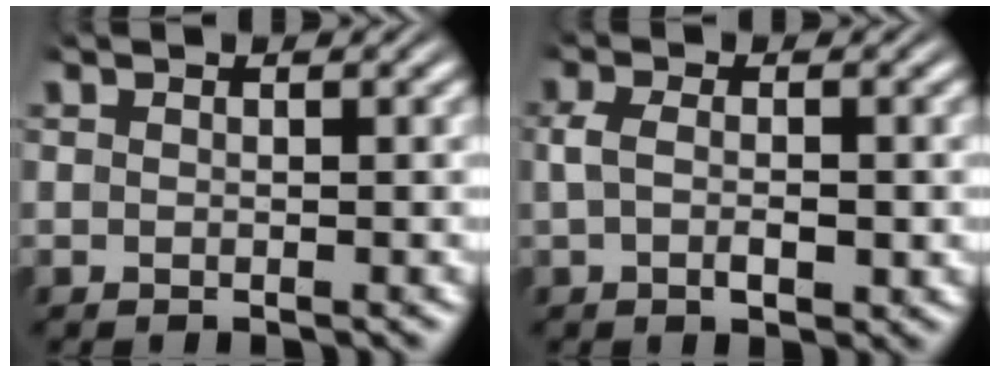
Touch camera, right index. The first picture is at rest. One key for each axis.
{"total": 2.6, "fx": -0.2, "fy": 1.1, "fz": 2.4, "tx": -0.053, "ty": -0.005, "tz": 0.001}